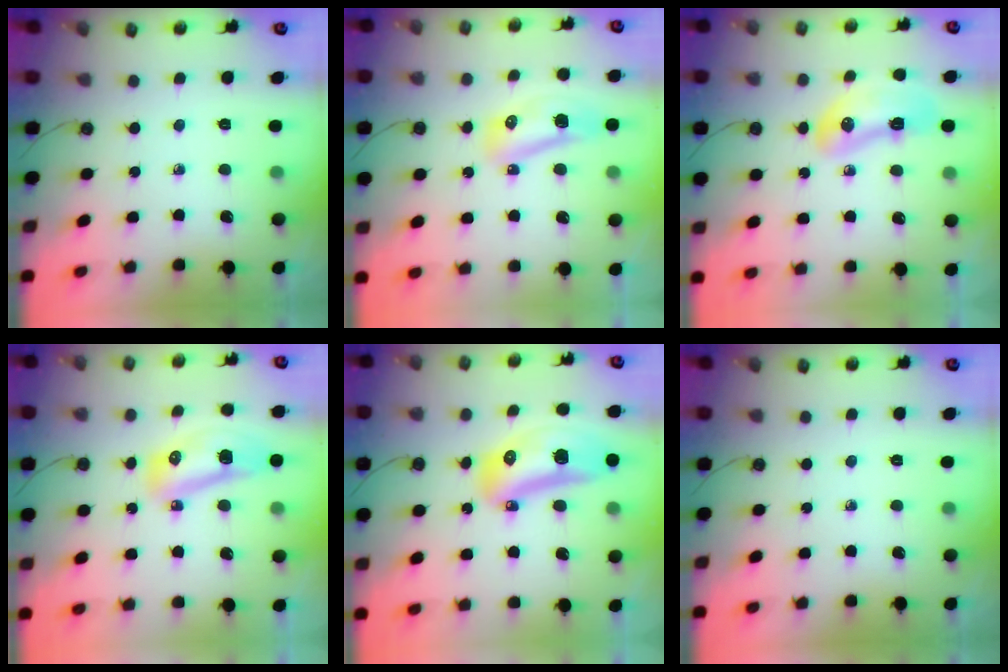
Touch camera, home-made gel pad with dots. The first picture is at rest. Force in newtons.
{"total": 8.1, "press": 8.0, "slide": 1.6}
{"total": 10.5, "press": 10.4, "slide": 1.8}
{"total": 12.3, "press": 11.8, "slide": 3.7}
{"total": 15.7, "press": 15.5, "slide": 2.2}
{"total": 0.0}